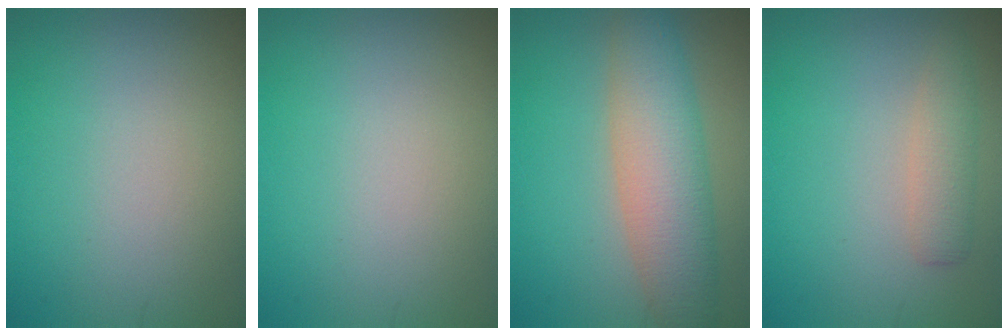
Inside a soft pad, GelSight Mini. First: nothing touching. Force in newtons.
{"total": 0.0}
{"total": 6.1, "press": 6.1, "slide": 0.3}
{"total": 2.0, "press": 2.0, "slide": 0.2}